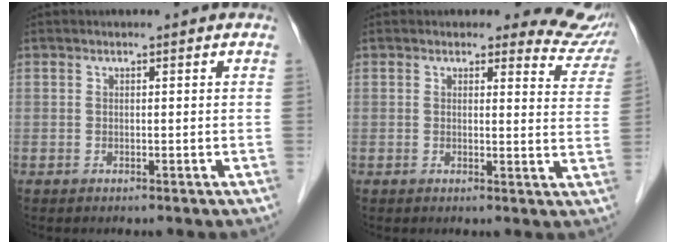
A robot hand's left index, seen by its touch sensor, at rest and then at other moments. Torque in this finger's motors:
{"motor_torque": [0.78, -0.81, 0.15, 0.00]}